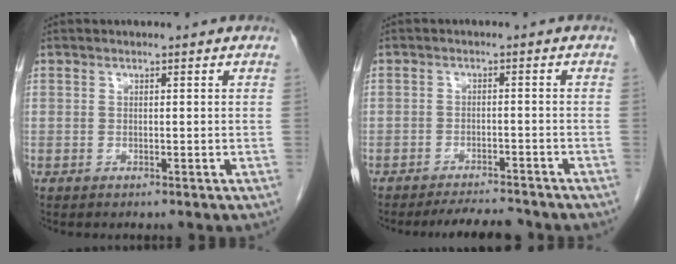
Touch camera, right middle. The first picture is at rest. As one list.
[{"total": 5.1, "force": [-4.8, 0.8, 1.2], "torque": [-0.019, -0.010, -0.074]}]